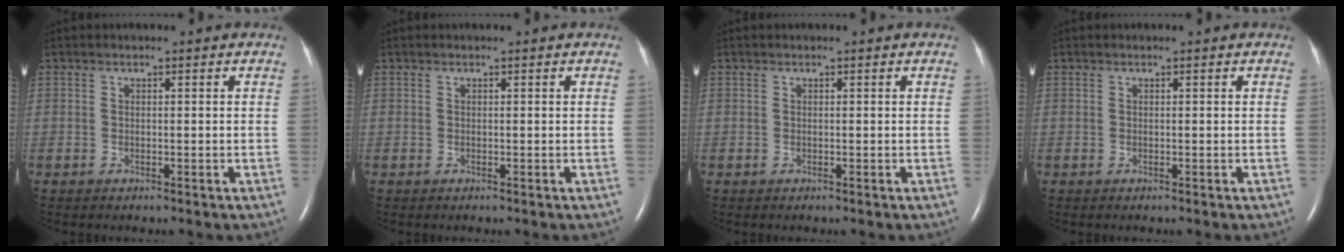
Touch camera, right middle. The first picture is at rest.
{"total": 0.0}
{"total": 0.0}
{"total": 0.0}